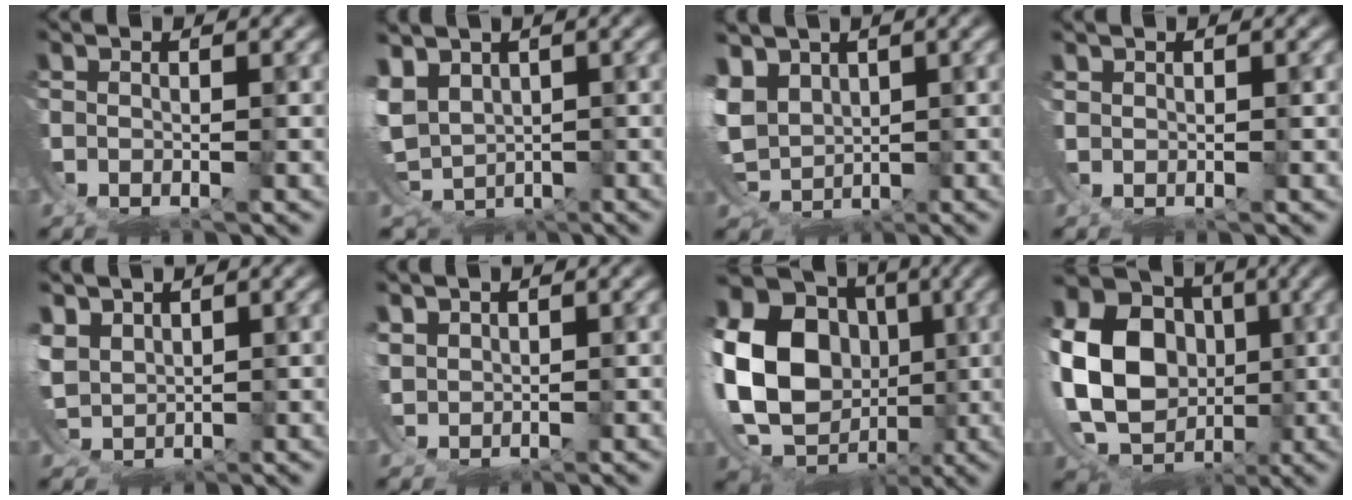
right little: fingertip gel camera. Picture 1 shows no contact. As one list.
[{"total": 6.7, "force": [-1.7, 5.5, 3.4], "torque": [-0.111, -0.063, 0.001]}, {"total": 5.3, "force": [0.5, 4.3, 3.1], "torque": [-0.092, -0.041, 0.029]}, {"total": 1.4, "force": [1.1, -0.7, 0.2], "torque": [0.002, 0.008, 0.025]}, {"total": 2.8, "force": [1.3, 2.0, 1.5], "torque": [-0.058, -0.026, 0.045]}, {"total": 1.8, "force": [1.6, 0.3, 0.8], "torque": [-0.028, -0.009, 0.045]}, {"total": 19.3, "force": [0.0, 15.4, 11.8], "torque": [-0.230, -0.035, 0.003]}, {"total": 16.5, "force": [0.4, 13.0, 10.2], "torque": [-0.188, -0.037, 0.011]}]